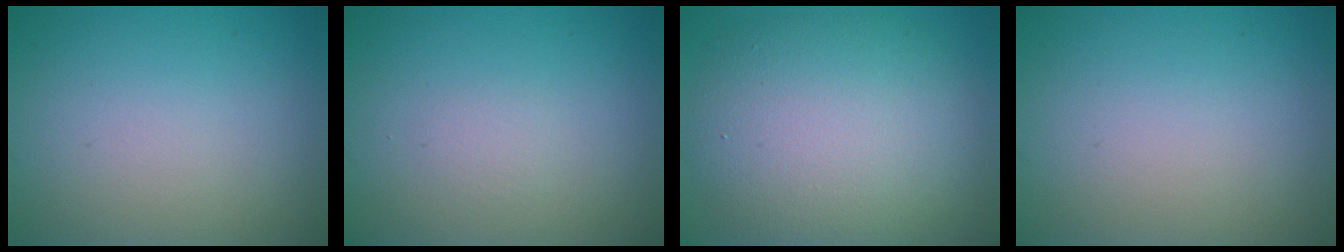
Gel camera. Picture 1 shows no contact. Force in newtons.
{"total": 0.0}
{"total": 10.3, "press": 10.3, "slide": 0.3}
{"total": 0.0}